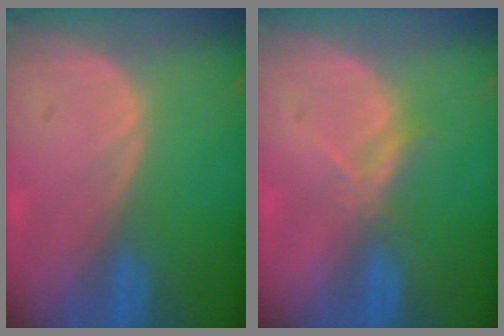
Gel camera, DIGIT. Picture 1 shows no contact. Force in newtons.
{"total": 2.3, "press": 2.1, "slide": 0.9}